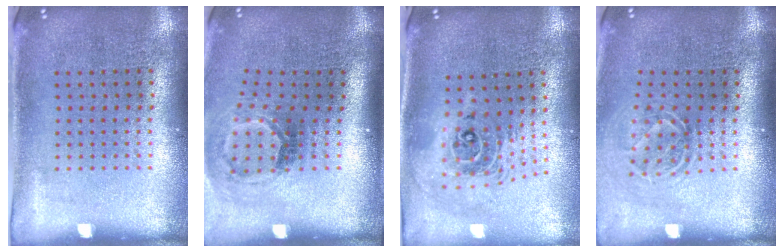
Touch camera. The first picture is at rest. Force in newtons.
{"total": 1.9, "press": 1.2, "slide": 1.5}
{"total": 2.1, "press": 1.7, "slide": 1.4}
{"total": 1.6, "press": 1.2, "slide": 1.1}